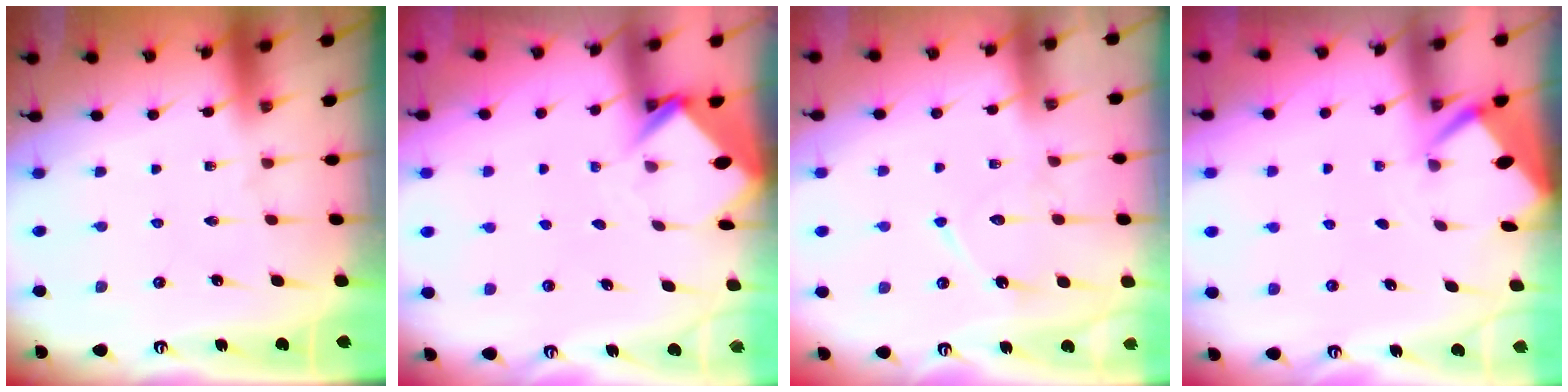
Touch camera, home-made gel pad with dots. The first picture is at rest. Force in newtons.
{"total": 3.9, "press": 3.9, "slide": 0.2}
{"total": 9.3, "press": 9.3, "slide": 0.8}
{"total": 2.7, "press": 2.7, "slide": 0.3}